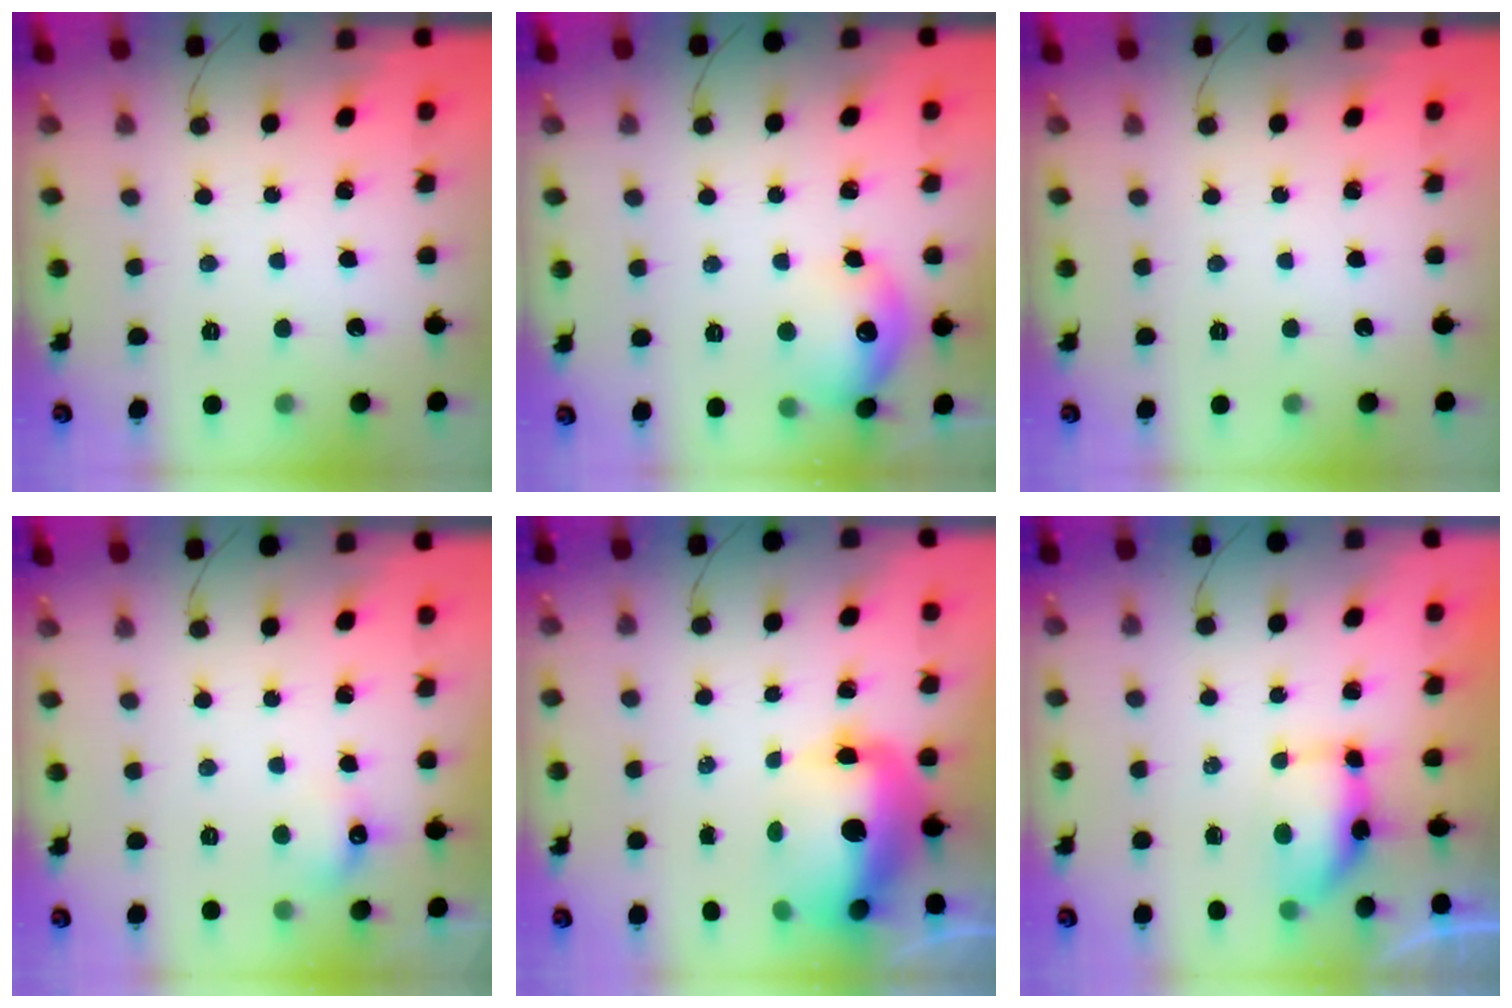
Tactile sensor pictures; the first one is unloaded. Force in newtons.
{"total": 13.7, "press": 13.6, "slide": 1.0}
{"total": 0.0}
{"total": 5.6, "press": 5.5, "slide": 1.4}
{"total": 14.1, "press": 13.6, "slide": 3.7}
{"total": 13.3, "press": 8.6, "slide": 10.1}